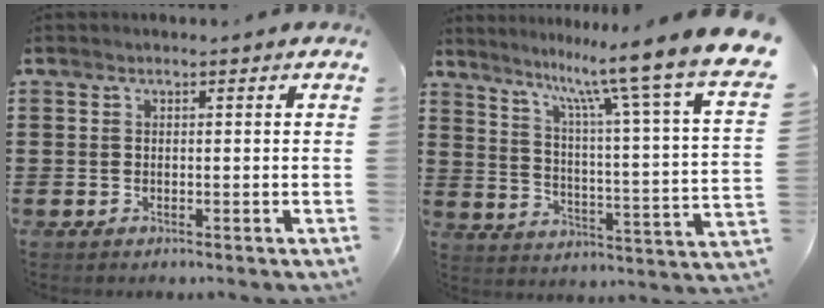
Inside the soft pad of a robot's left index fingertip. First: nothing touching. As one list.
[{"total": 10.3, "force": [8.3, -1.1, 6.0], "torque": [-0.126, -0.080, 0.121]}]